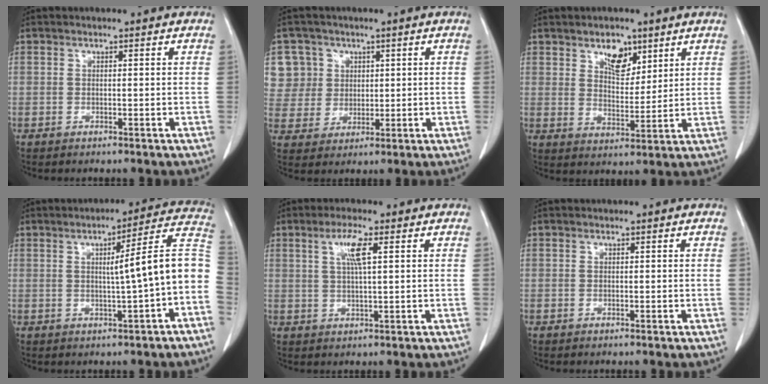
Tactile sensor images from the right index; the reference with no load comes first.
{"total": 8.1, "force": [3.0, 7.5, 0.3], "torque": [0.001, 0.022, 0.067]}
{"total": 5.8, "force": [3.6, 3.0, 3.5], "torque": [-0.055, -0.002, 0.065]}
{"total": 10.6, "force": [-1.1, -0.3, 10.5], "torque": [-0.132, 0.026, -0.018]}
{"total": 4.5, "force": [1.7, 0.3, 4.2], "torque": [-0.082, 0.004, 0.032]}
{"total": 0.0}